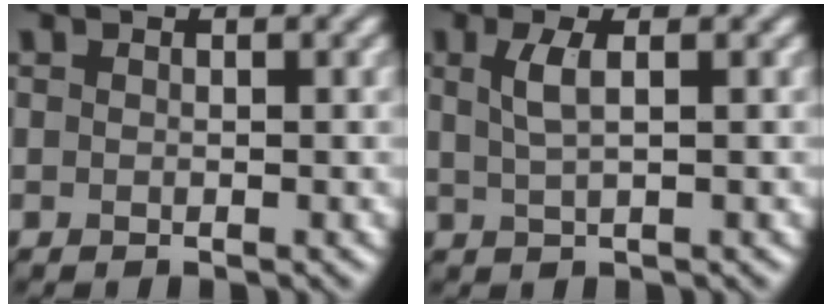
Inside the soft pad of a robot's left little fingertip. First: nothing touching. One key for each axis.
{"total": 2.4, "fx": 0.6, "fy": 0.7, "fz": 2.2, "tx": -0.044, "ty": 0.001, "tz": 0.013}